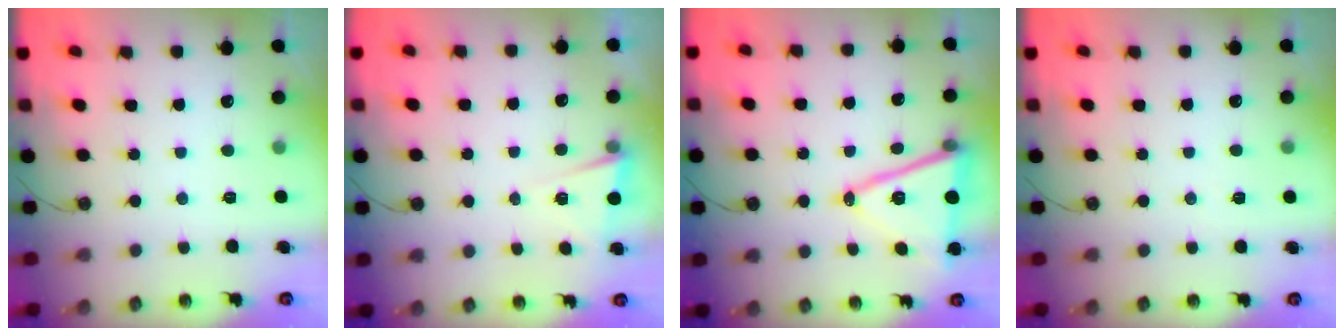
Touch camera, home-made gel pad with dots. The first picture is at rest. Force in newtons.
{"total": 3.0, "press": 2.8, "slide": 0.9}
{"total": 15.0, "press": 14.5, "slide": 3.7}
{"total": 3.2, "press": 2.7, "slide": 1.7}